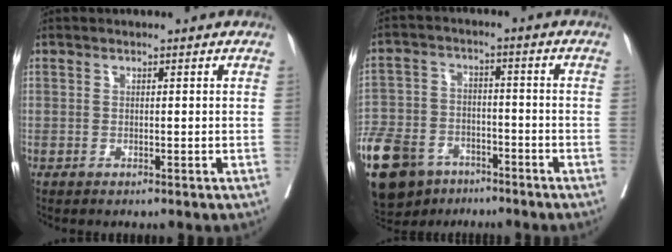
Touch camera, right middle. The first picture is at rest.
{"total": 19.5, "force": [-12.6, 11.5, 9.4], "torque": [-0.262, -0.020, -0.210]}